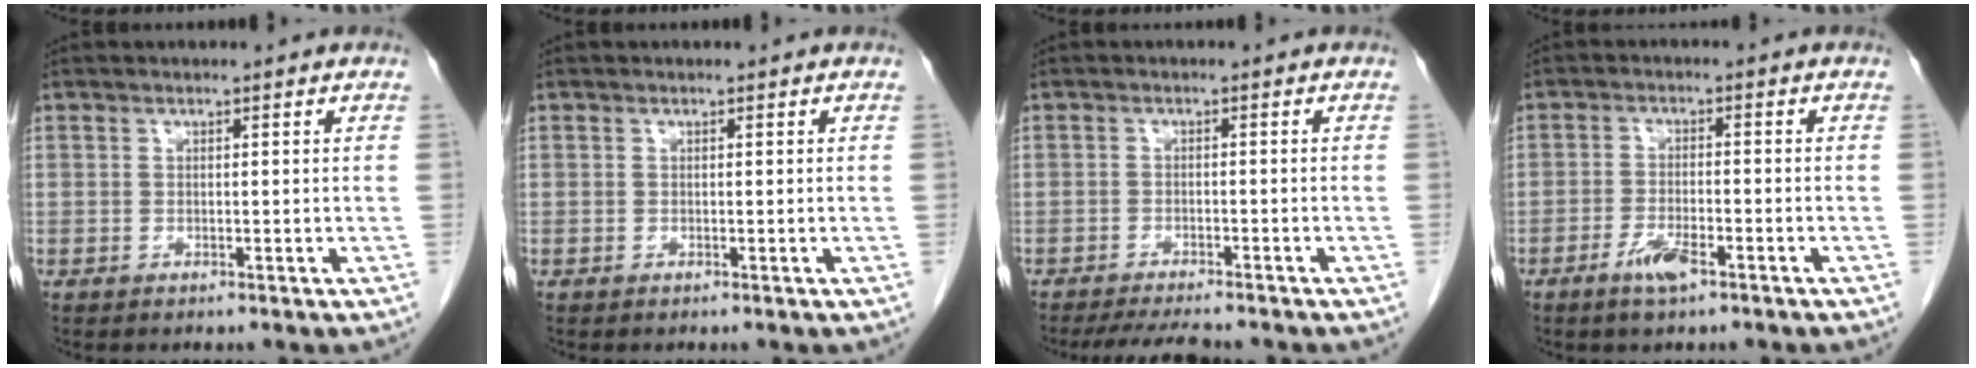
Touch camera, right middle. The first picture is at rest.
{"total": 0.0}
{"total": 6.2, "force": [-5.5, 0.6, 2.7], "torque": [-0.039, -0.016, -0.086]}
{"total": 4.1, "force": [-2.6, 0.9, 3.0], "torque": [-0.062, -0.002, -0.048]}